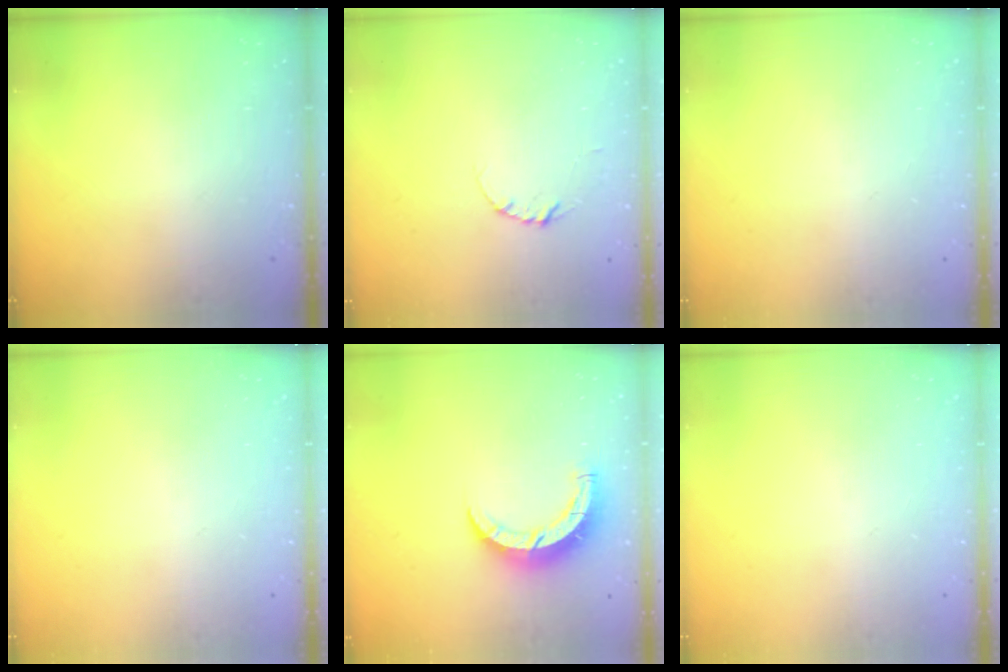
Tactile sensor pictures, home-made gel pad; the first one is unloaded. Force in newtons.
{"total": 3.7, "press": 3.7, "slide": 0.4}
{"total": 0.0}
{"total": 0.0}
{"total": 7.5, "press": 7.5, "slide": 0.5}
{"total": 0.0}